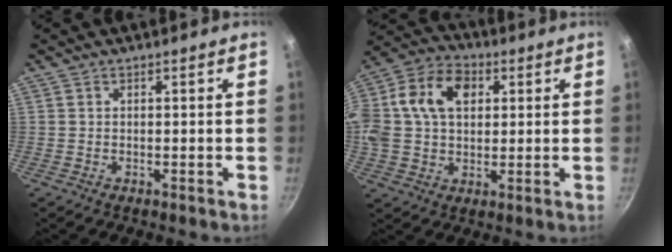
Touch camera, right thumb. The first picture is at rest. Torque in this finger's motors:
{"motor_torque": [1.16, 3.12, 1.00, -0.40, 0.55]}